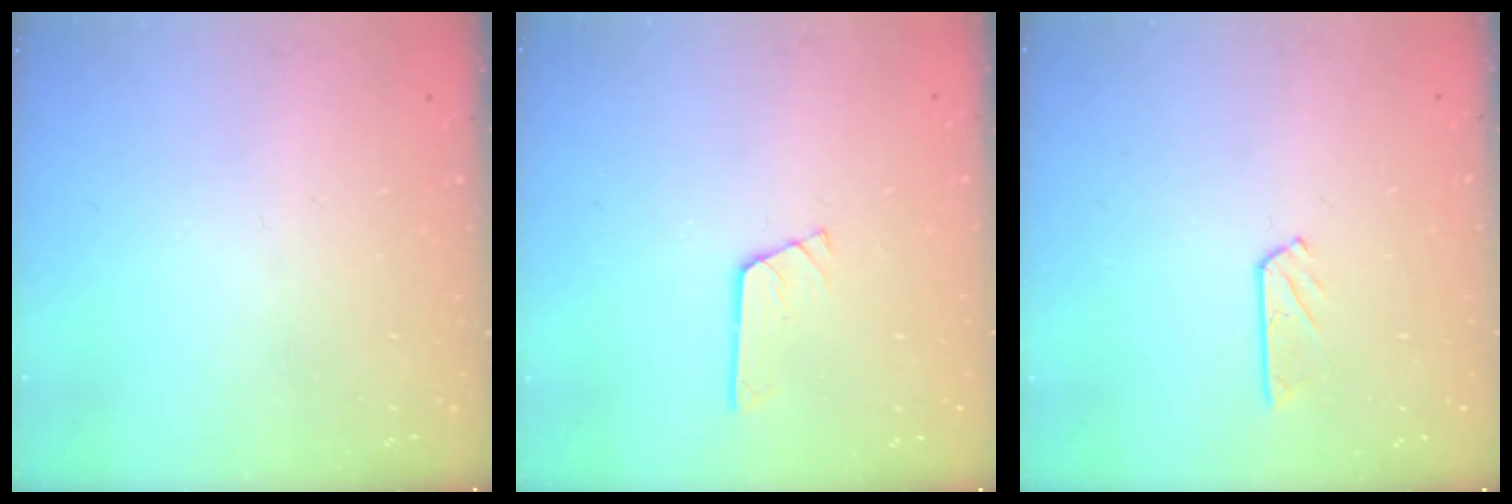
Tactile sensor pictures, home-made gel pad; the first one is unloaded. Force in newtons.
{"total": 3.4, "press": 3.4, "slide": 0.3}
{"total": 3.4, "press": 3.4, "slide": 0.4}